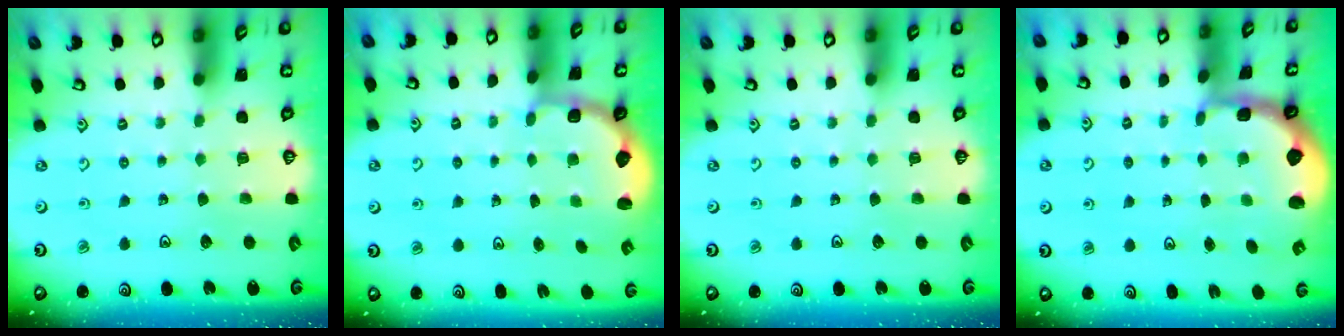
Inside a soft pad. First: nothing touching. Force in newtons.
{"total": 2.8, "press": 2.3, "slide": 1.5}
{"total": 0.0}
{"total": 2.4, "press": 1.7, "slide": 1.7}